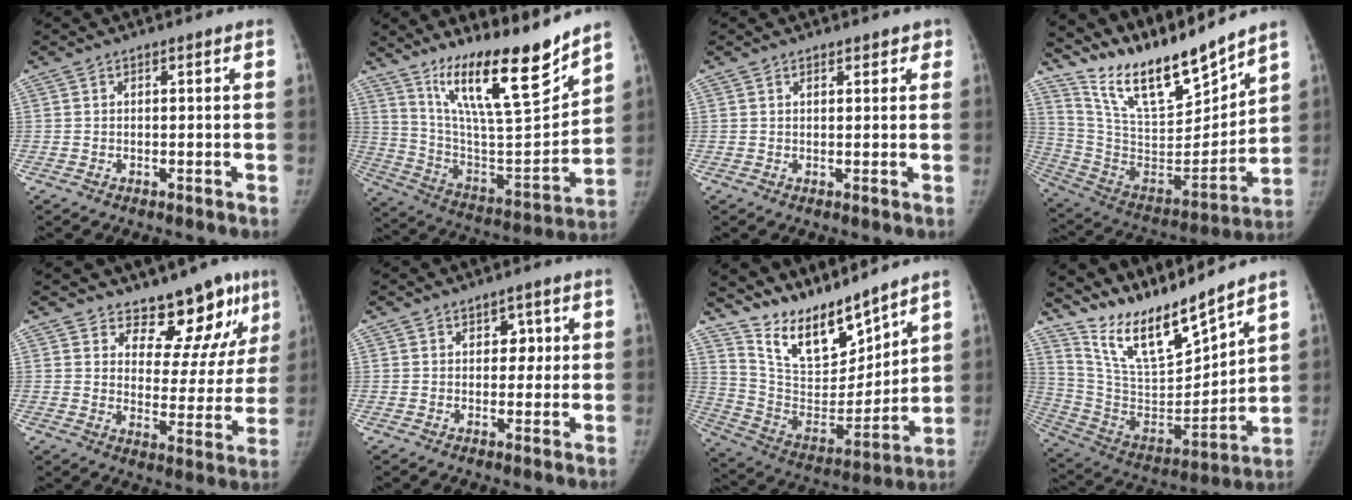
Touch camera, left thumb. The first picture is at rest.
{"total": 22.0, "force": [16.1, 3.8, 14.5], "torque": [-0.204, -0.102, 0.284]}
{"total": 2.0, "force": [1.5, 1.1, 0.8], "torque": [0.011, -0.005, 0.014]}
{"total": 21.1, "force": [18.1, 4.4, 10.0], "torque": [-0.129, -0.110, 0.333]}
{"total": 13.6, "force": [10.5, 6.5, 5.7], "torque": [-0.016, -0.081, 0.136]}
{"total": 3.4, "force": [1.1, 2.5, 1.9], "torque": [0.004, -0.002, 0.012]}
{"total": 16.3, "force": [14.2, 4.6, 6.6], "torque": [-0.077, -0.097, 0.274]}
{"total": 17.1, "force": [15.0, 2.4, 8.0], "torque": [-0.117, -0.097, 0.295]}